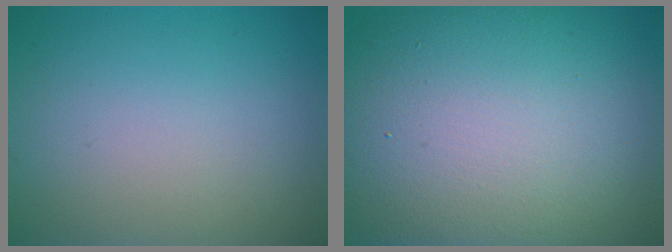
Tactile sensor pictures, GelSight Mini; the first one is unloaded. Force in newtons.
{"total": 17.1, "press": 17.0, "slide": 1.3}